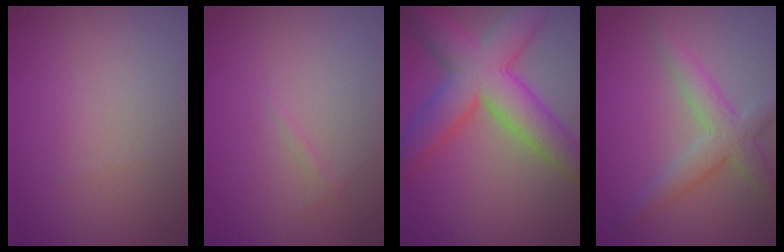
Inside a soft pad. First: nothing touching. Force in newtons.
{"total": 0.5, "press": 0.5, "slide": 0.0}
{"total": 9.5, "press": 9.5, "slide": 0.4}
{"total": 4.0, "press": 4.0, "slide": 0.3}